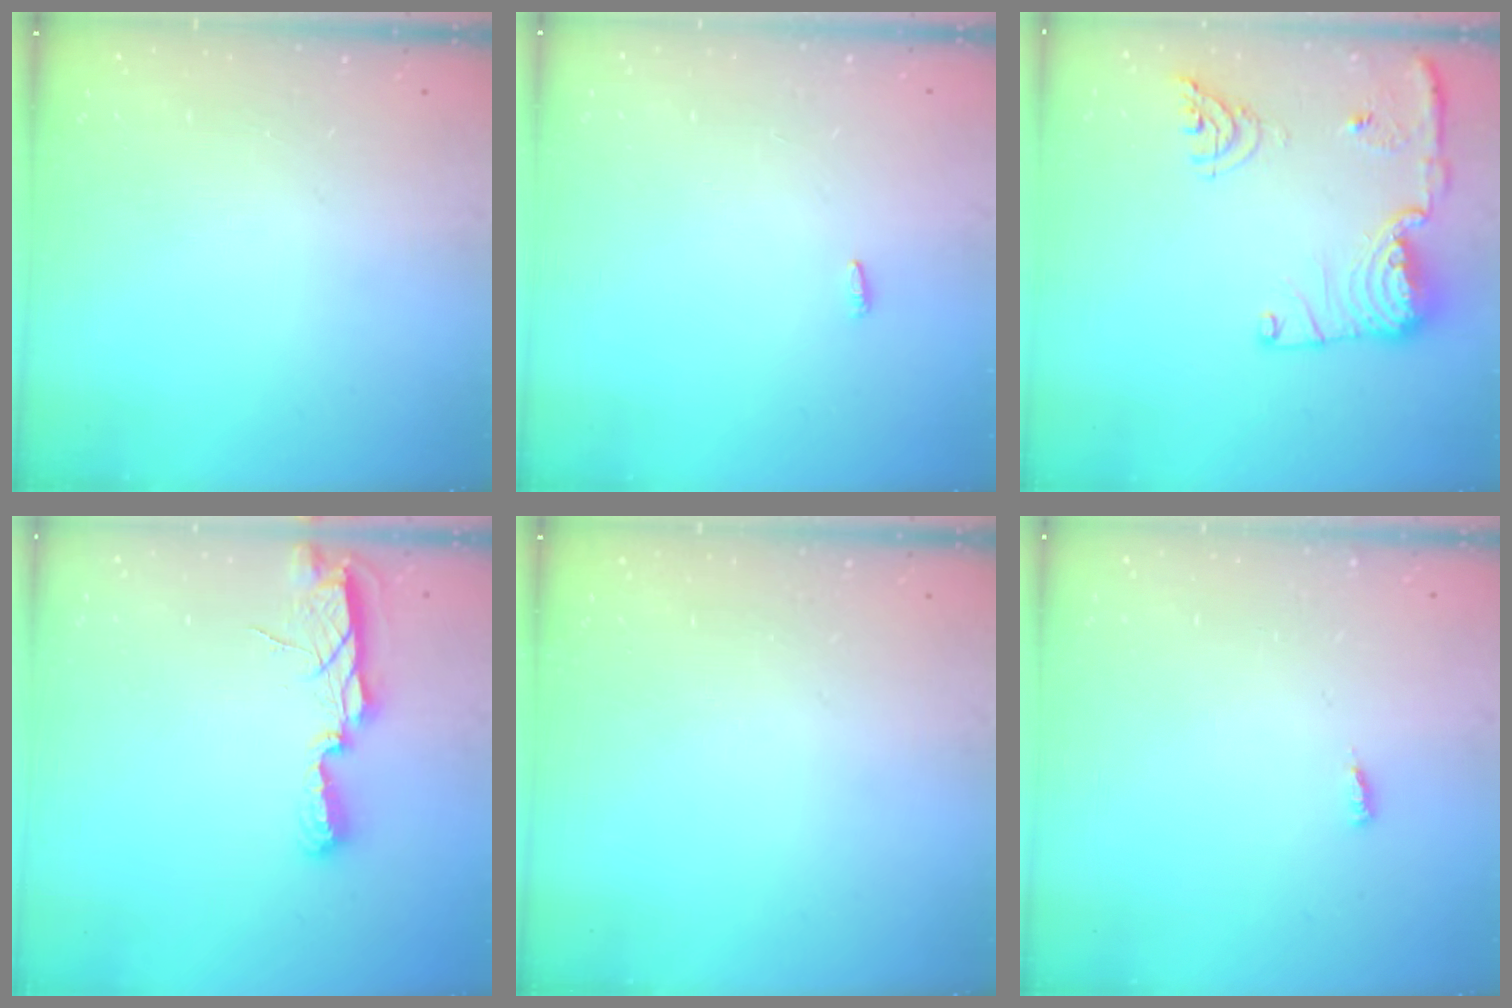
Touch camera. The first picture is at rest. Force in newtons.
{"total": 1.8, "press": 1.7, "slide": 0.6}
{"total": 15.2, "press": 14.8, "slide": 3.3}
{"total": 7.3, "press": 7.3, "slide": 0.5}
{"total": 0.0}
{"total": 2.6, "press": 2.6, "slide": 0.3}